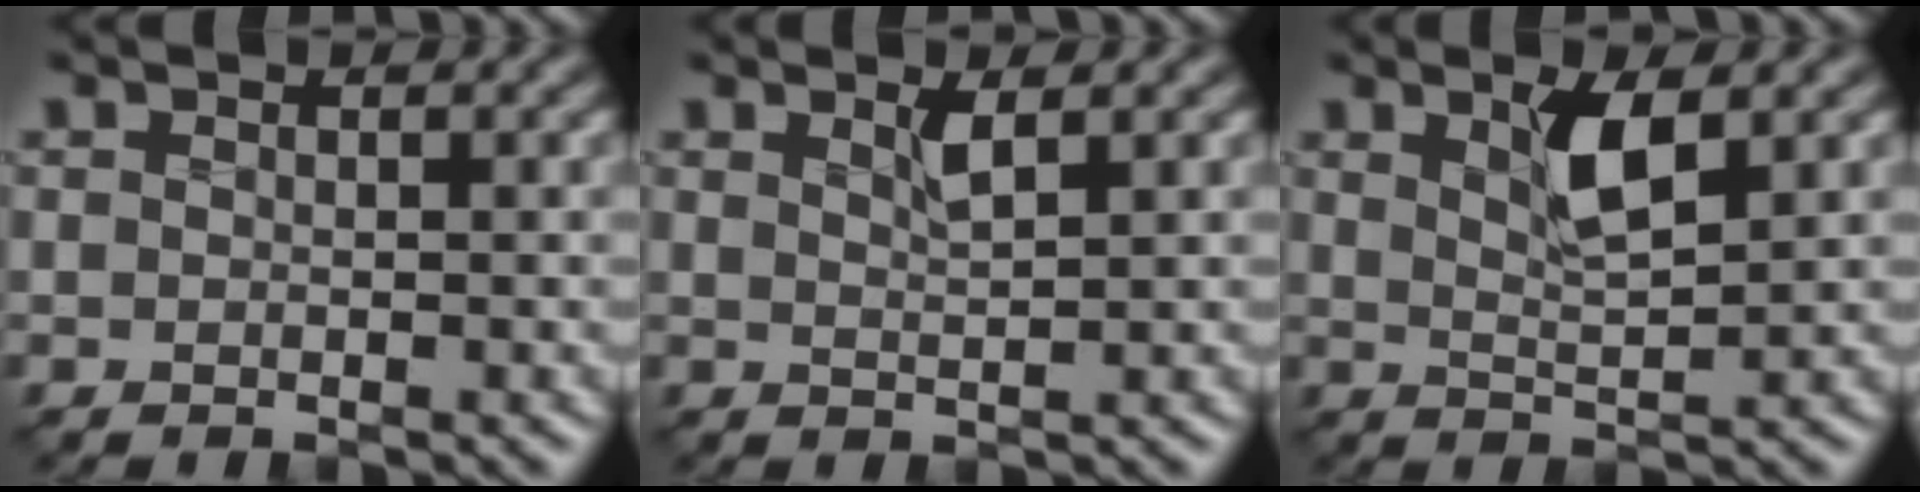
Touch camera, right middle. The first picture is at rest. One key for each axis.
{"total": 1.4, "fx": 0.8, "fy": 0.2, "fz": 1.1, "tx": -0.024, "ty": 0.000, "tz": 0.012}
{"total": 3.2, "fx": 1.4, "fy": 0.7, "fz": 2.7, "tx": -0.053, "ty": -0.004, "tz": 0.025}